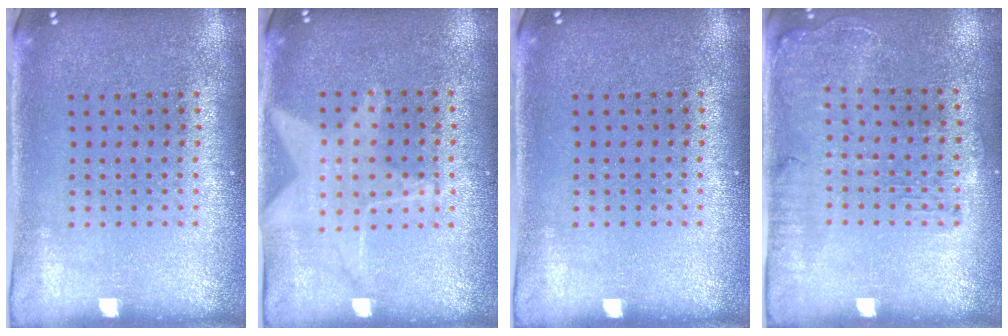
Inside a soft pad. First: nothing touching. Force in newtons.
{"total": 1.1, "press": 1.1, "slide": 0.3}
{"total": 0.0}
{"total": 1.3, "press": 1.3, "slide": 0.3}